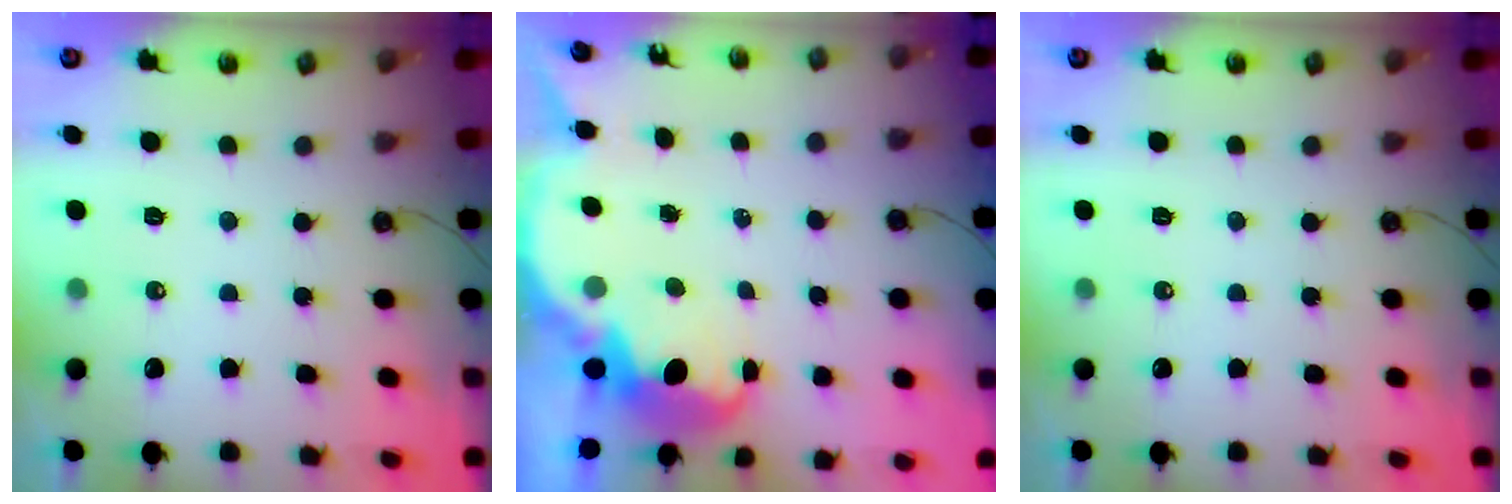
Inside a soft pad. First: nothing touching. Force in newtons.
{"total": 5.8, "press": 5.8, "slide": 0.3}
{"total": 0.0}